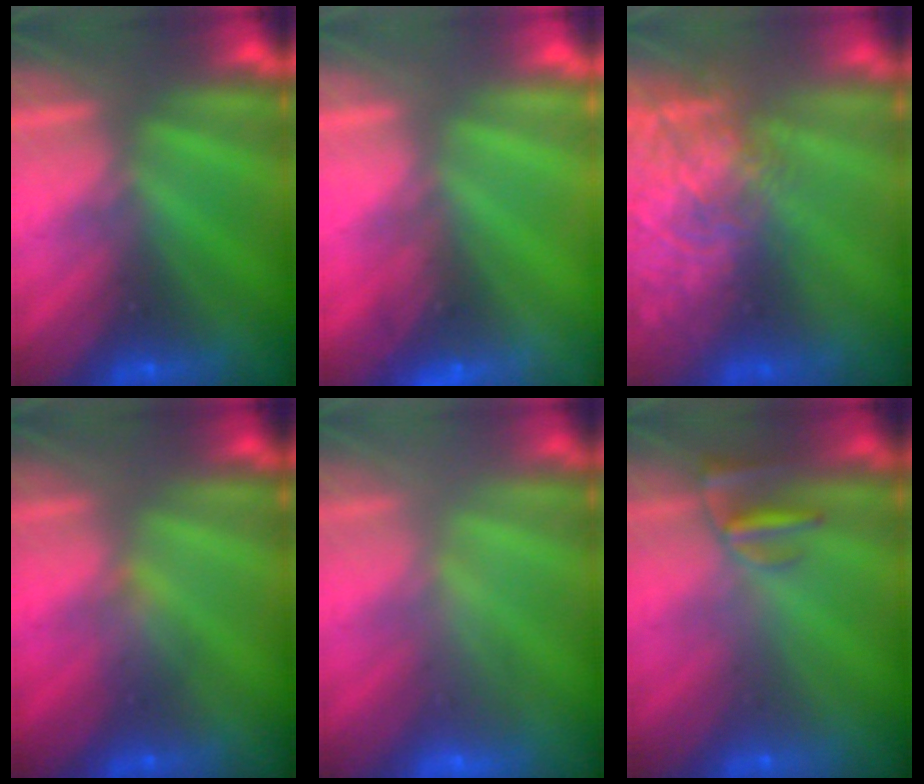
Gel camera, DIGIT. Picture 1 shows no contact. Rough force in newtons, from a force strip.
{"total": 2.5}
{"total": 7.8}
{"total": 2.9}
{"total": 2.3}
{"total": 2.4}